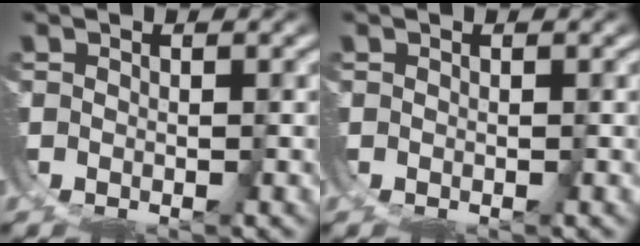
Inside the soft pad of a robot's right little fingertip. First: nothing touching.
{"total": 0.0}